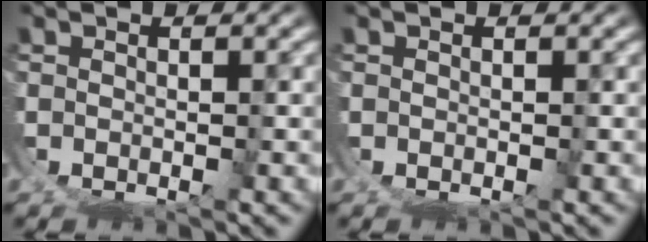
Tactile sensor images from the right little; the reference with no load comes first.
{"total": 0.0}